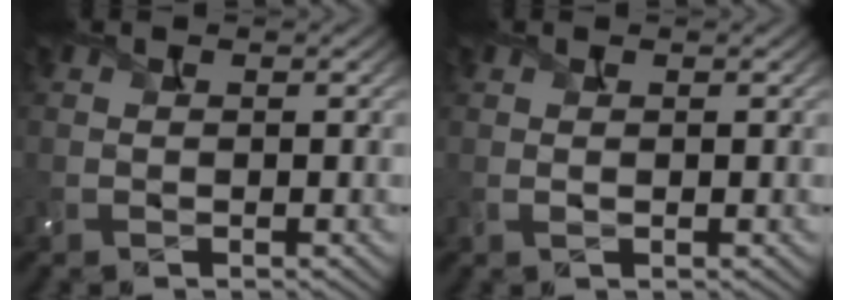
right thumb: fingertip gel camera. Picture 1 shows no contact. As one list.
[{"total": 0.6, "force": [0.2, 0.0, 0.5], "torque": [-0.013, 0.001, 0.004]}]